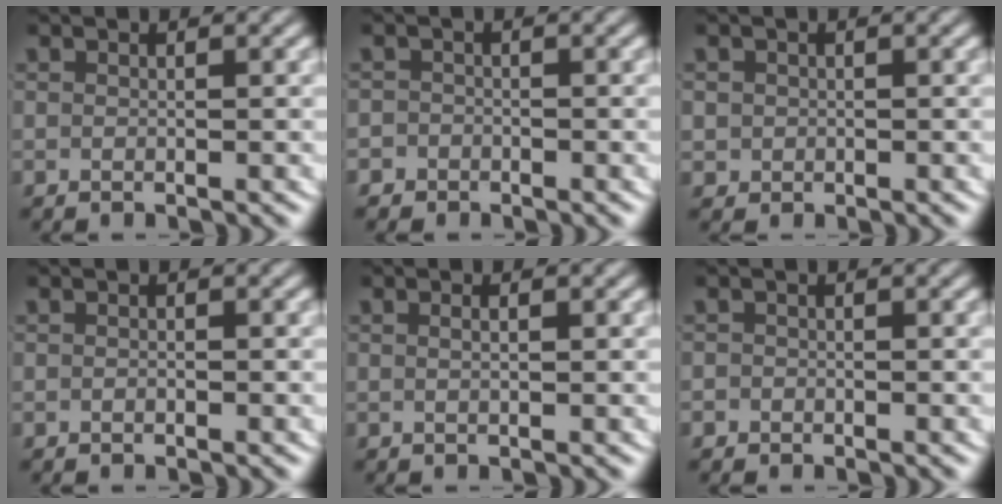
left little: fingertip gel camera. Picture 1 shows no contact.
{"total": 2.4, "force": [-1.4, 1.9, -0.3], "torque": [0.004, -0.010, -0.026]}
{"total": 2.7, "force": [0.0, 2.6, 0.7], "torque": [-0.030, -0.012, 0.003]}
{"total": 0.0}
{"total": 0.7, "force": [0.0, 0.1, 0.7], "torque": [-0.010, 0.000, 0.001]}
{"total": 1.2, "force": [-0.6, 1.0, -0.1], "torque": [0.002, -0.006, -0.011]}